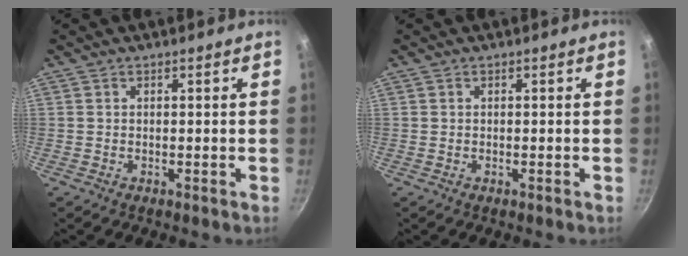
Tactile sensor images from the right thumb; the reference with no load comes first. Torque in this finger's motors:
{"motor_torque": [0.33, 0.05, 0.42, -0.07, 0.00]}